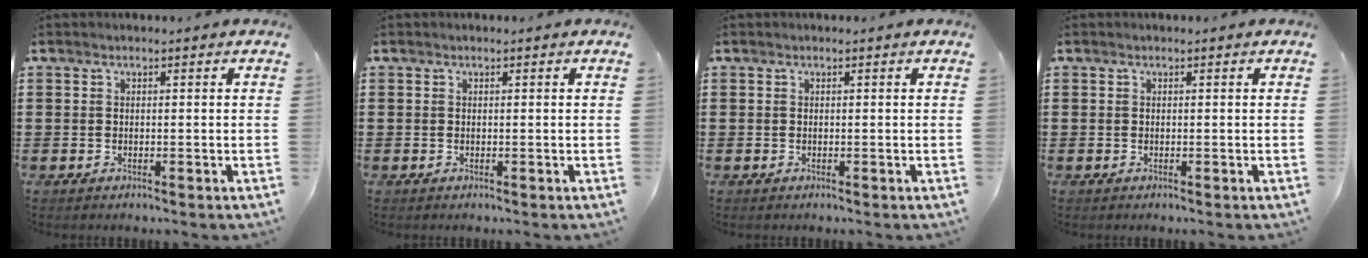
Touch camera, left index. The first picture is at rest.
{"total": 0.0}
{"total": 0.0}
{"total": 0.0}